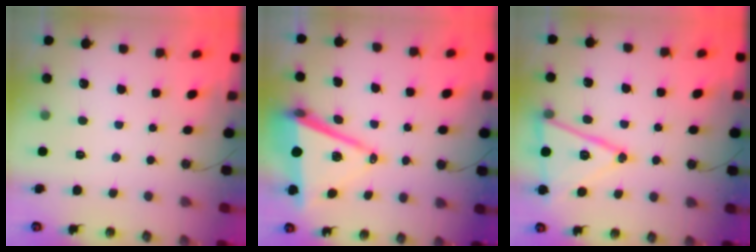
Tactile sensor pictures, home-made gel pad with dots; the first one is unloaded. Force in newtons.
{"total": 12.8, "press": 12.1, "slide": 4.3}
{"total": 15.6, "press": 15.2, "slide": 3.5}